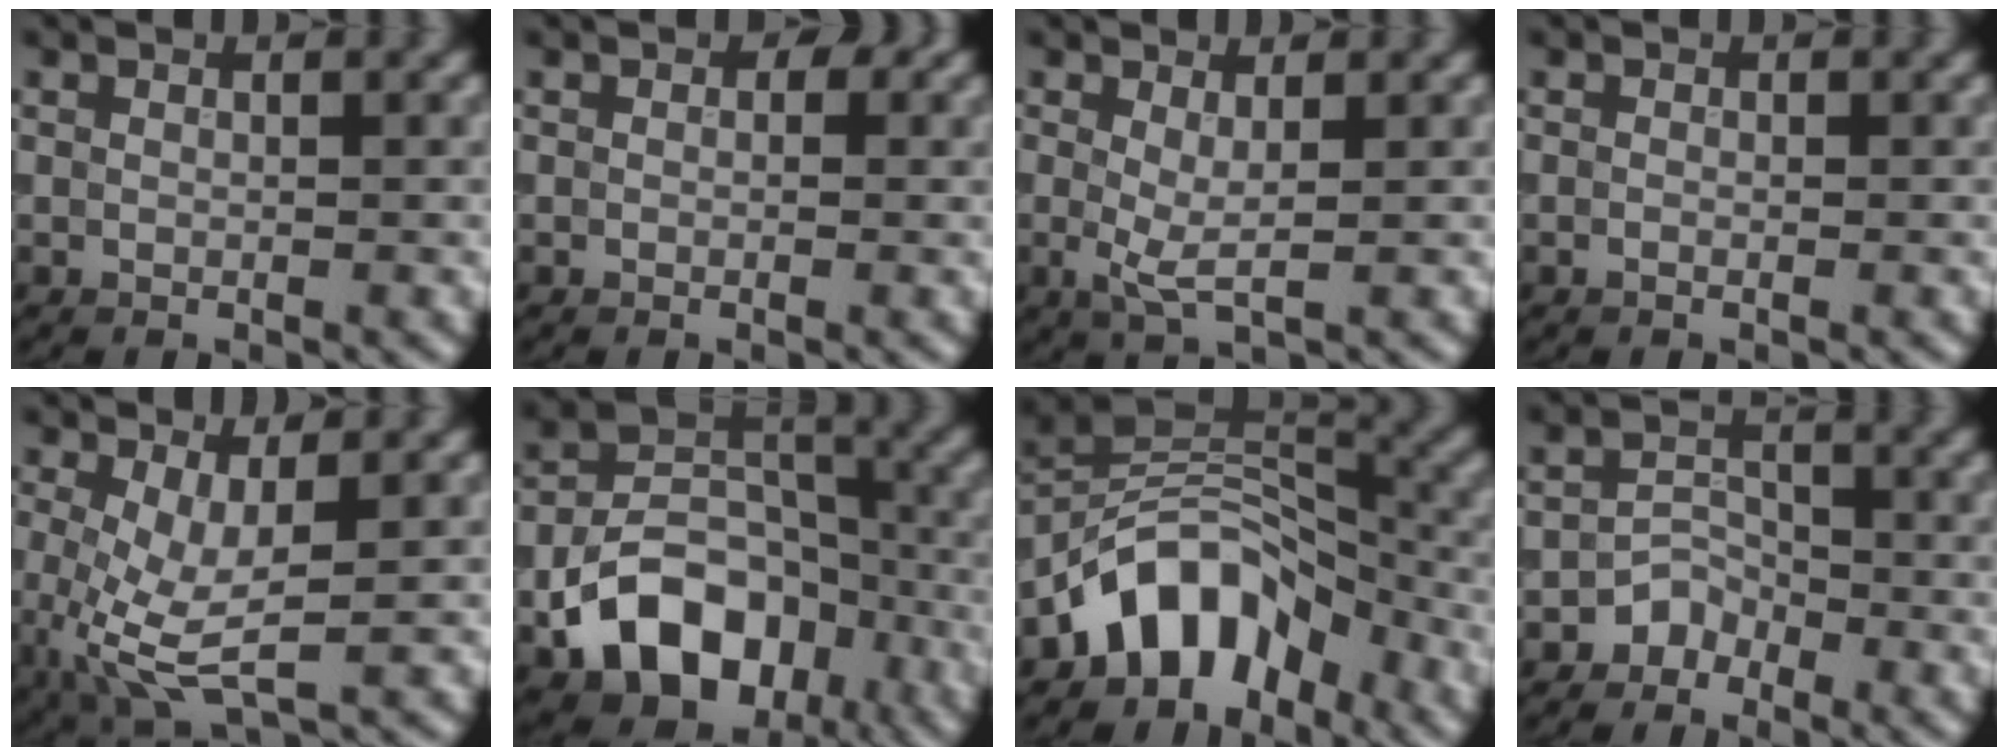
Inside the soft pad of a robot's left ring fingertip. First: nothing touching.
{"total": 1.2, "force": [0.2, 1.0, 0.6], "torque": [-0.004, -0.003, 0.003]}
{"total": 2.0, "force": [0.1, 0.4, 2.0], "torque": [-0.051, -0.006, 0.006]}
{"total": 0.0}
{"total": 5.0, "force": [-0.6, 1.8, 4.6], "torque": [-0.115, -0.015, -0.005]}
{"total": 10.2, "force": [-4.9, 6.8, 5.9], "torque": [-0.103, 0.001, -0.087]}
{"total": 8.1, "force": [-5.1, 4.8, 3.9], "torque": [-0.043, 0.014, -0.100]}
{"total": 1.9, "force": [-1.6, 1.2, 0.0], "torque": [0.004, 0.012, -0.025]}